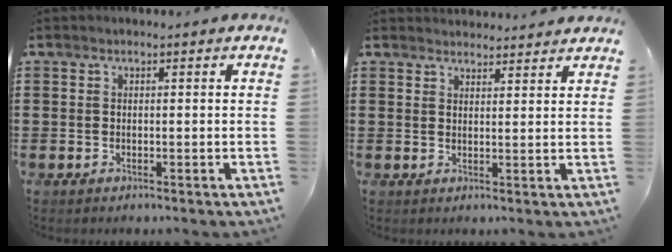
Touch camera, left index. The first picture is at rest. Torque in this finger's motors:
{"motor_torque": [0.33, -0.37, 0.19, 0.01]}